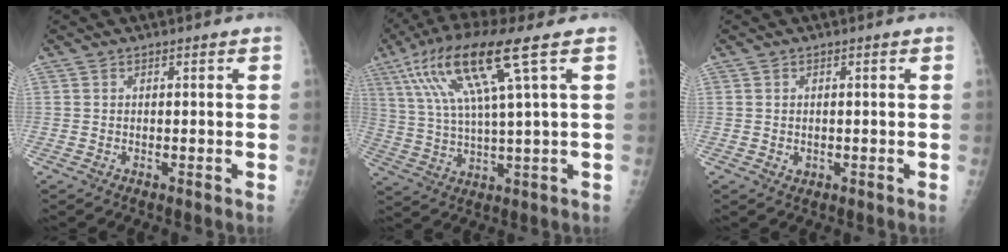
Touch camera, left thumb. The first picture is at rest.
{"total": 15.8, "force": [6.7, 1.3, 14.2], "torque": [-0.297, -0.002, 0.124]}
{"total": 1.0, "force": [-0.1, 0.9, 0.5], "torque": [-0.007, 0.000, 0.002]}